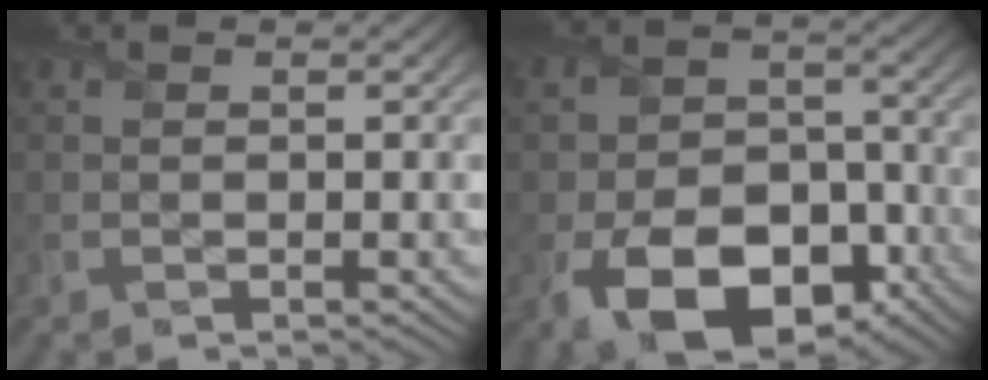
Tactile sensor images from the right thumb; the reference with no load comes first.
{"total": 13.8, "force": [-6.5, 8.4, 8.8], "torque": [-0.164, -0.037, -0.103]}